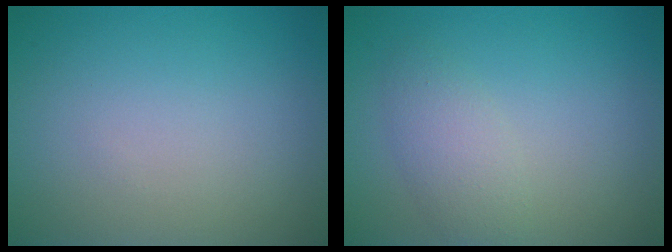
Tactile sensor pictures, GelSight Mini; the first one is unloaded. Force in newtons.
{"total": 2.4, "press": 2.4, "slide": 0.1}